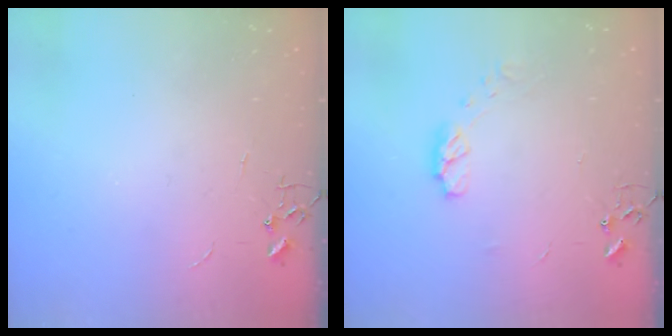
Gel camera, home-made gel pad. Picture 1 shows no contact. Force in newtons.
{"total": 7.0, "press": 6.9, "slide": 0.8}